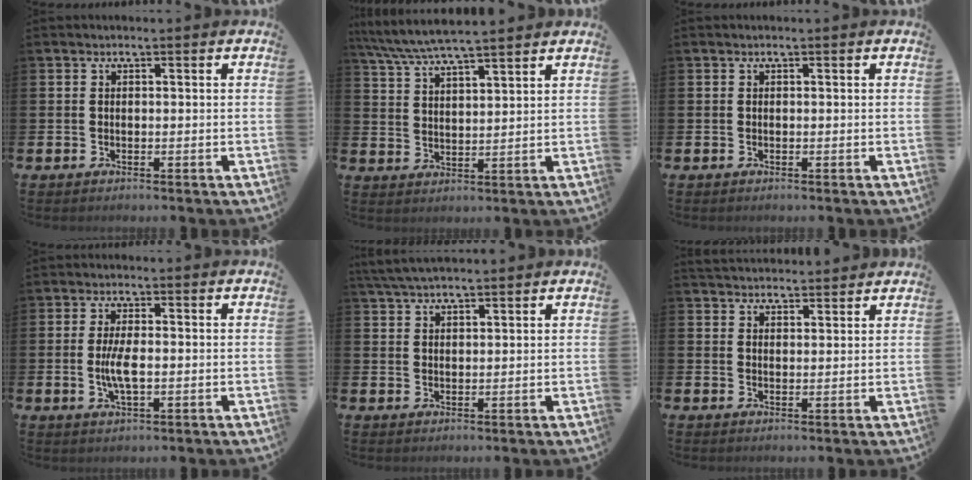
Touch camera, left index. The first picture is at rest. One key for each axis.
{"total": 6.5, "fx": 6.0, "fy": 0.3, "fz": 2.3, "tx": -0.069, "ty": -0.025, "tz": 0.109}
{"total": 0.0}
{"total": 4.3, "fx": -0.4, "fy": 1.4, "fz": 4.0, "tx": -0.069, "ty": -0.005, "tz": -0.010}
{"total": 4.1, "fx": 3.7, "fy": 0.7, "fz": 1.5, "tx": -0.036, "ty": -0.007, "tz": 0.070}
{"total": 3.2, "fx": 3.2, "fy": 0.5, "fz": 0.1, "tx": -0.007, "ty": -0.015, "tz": 0.059}